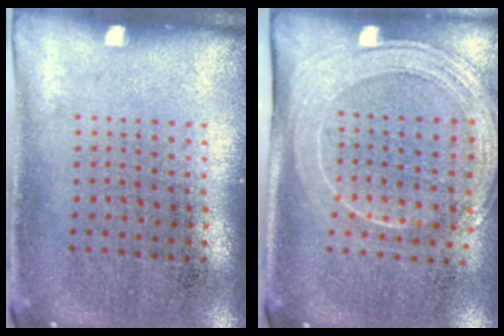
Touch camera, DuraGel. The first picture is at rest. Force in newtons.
{"total": 2.0, "press": 1.8, "slide": 1.0}